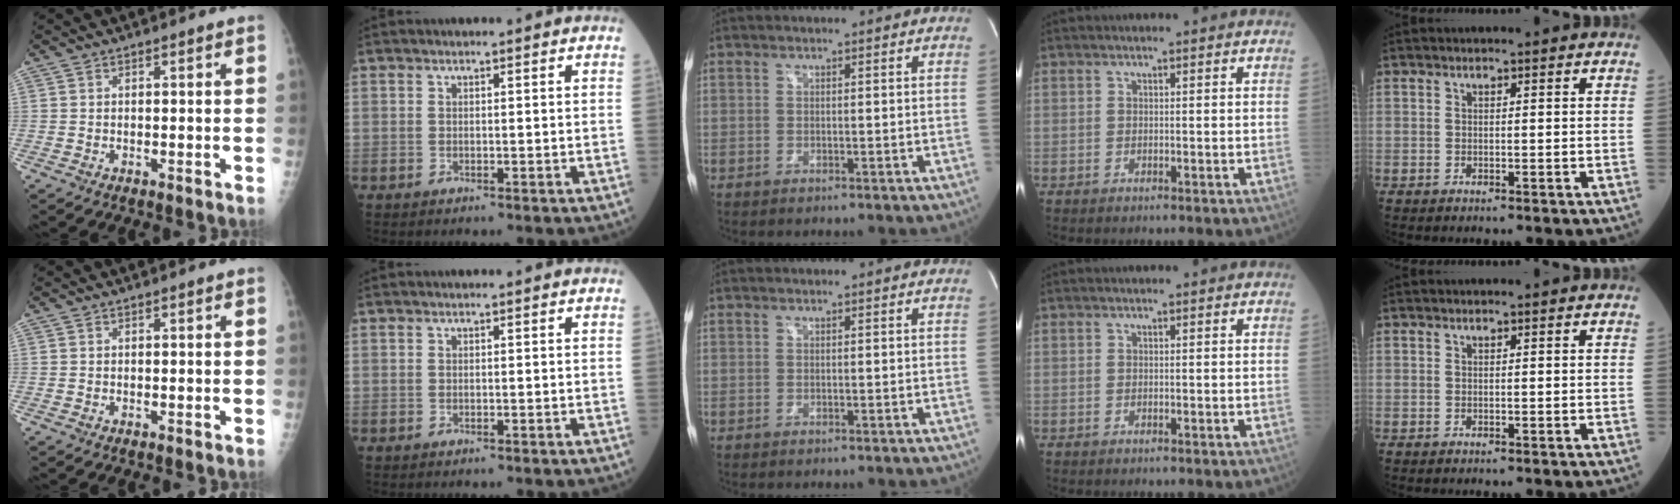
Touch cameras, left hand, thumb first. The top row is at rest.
{}